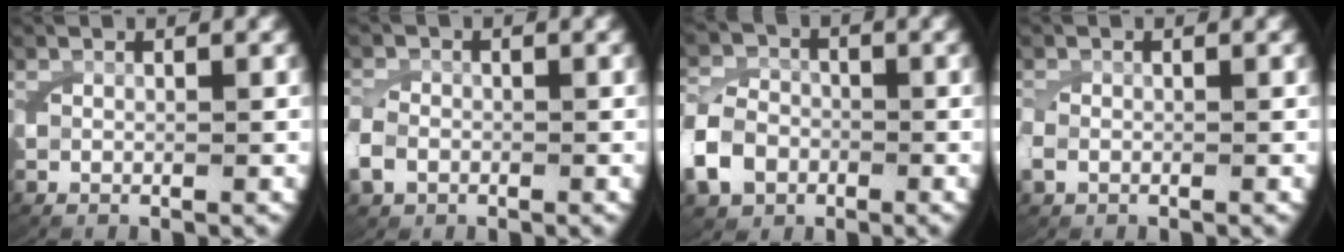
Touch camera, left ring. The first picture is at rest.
{"total": 2.3, "force": [-0.8, 1.9, 0.9], "torque": [-0.037, -0.006, -0.011]}
{"total": 5.3, "force": [-1.7, 4.6, 2.1], "torque": [-0.049, -0.008, -0.031]}
{"total": 1.2, "force": [-0.4, 1.0, 0.5], "torque": [-0.026, -0.006, -0.003]}